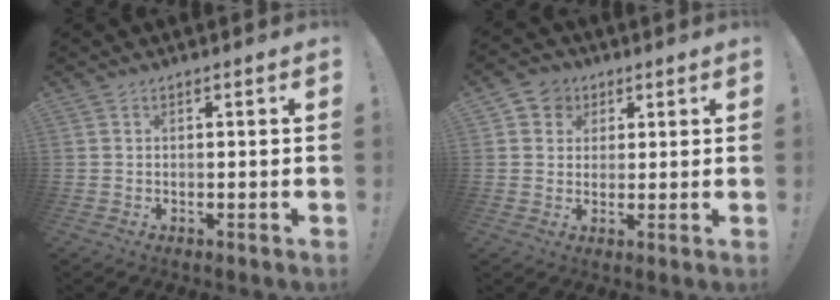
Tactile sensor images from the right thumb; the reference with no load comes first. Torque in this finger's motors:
{"motor_torque": [-0.21, 0.33, -0.13, -0.04, 0.09]}